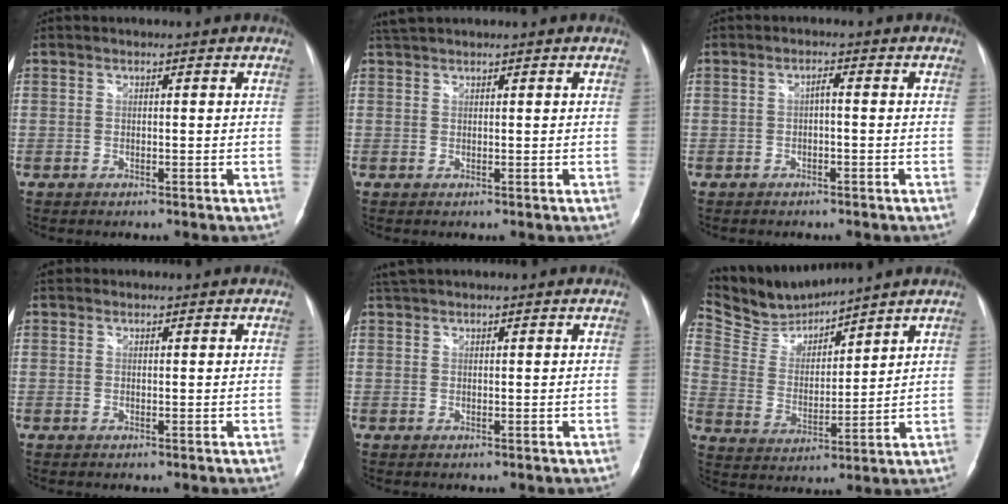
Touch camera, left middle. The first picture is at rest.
{"total": 2.7, "force": [2.5, 0.3, 0.9], "torque": [-0.022, 0.024, 0.049]}
{"total": 1.3, "force": [-0.2, 0.2, 1.3], "torque": [-0.023, 0.003, -0.005]}
{"total": 1.0, "force": [0.7, 0.6, 0.0], "torque": [0.000, 0.012, 0.010]}
{"total": 2.6, "force": [2.4, 0.4, 1.0], "torque": [-0.023, 0.025, 0.048]}
{"total": 10.0, "force": [9.9, 0.6, 1.5], "torque": [-0.052, 0.009, 0.210]}